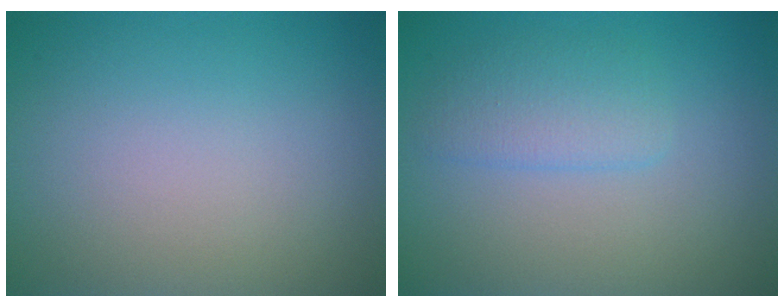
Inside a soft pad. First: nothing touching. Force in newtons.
{"total": 2.4, "press": 2.4, "slide": 0.1}